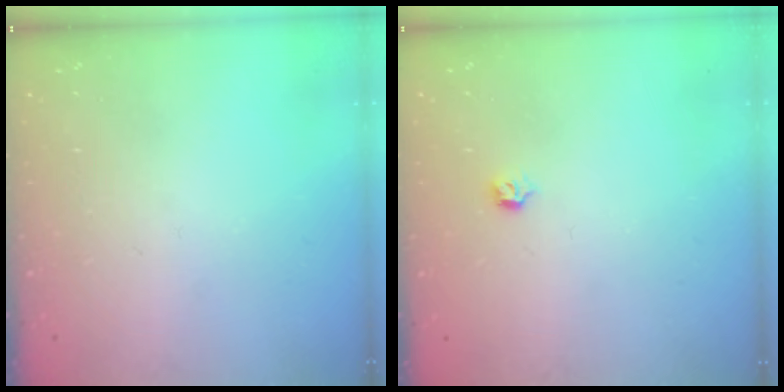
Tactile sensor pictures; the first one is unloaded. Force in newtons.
{"total": 2.8, "press": 2.7, "slide": 0.8}